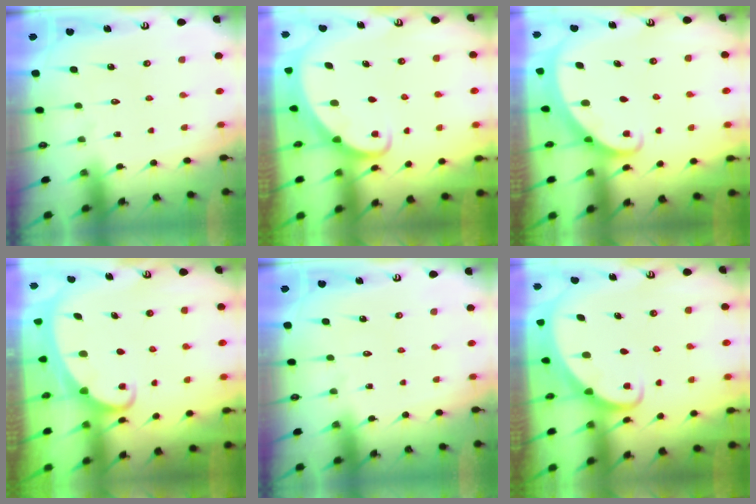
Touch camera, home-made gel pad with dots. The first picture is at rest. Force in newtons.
{"total": 2.1, "press": 2.1, "slide": 0.2}
{"total": 1.6, "press": 1.5, "slide": 0.1}
{"total": 2.1, "press": 2.1, "slide": 0.2}
{"total": 0.0}
{"total": 2.1, "press": 2.1, "slide": 0.2}